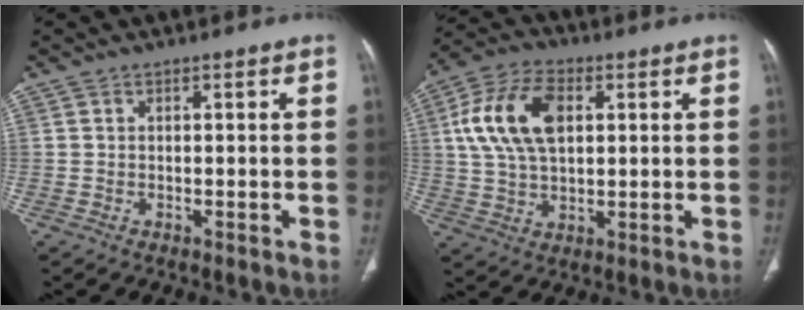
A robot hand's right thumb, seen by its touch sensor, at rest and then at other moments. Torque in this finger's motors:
{"motor_torque": [-0.26, 1.39, 1.20, -0.37, 0.15]}